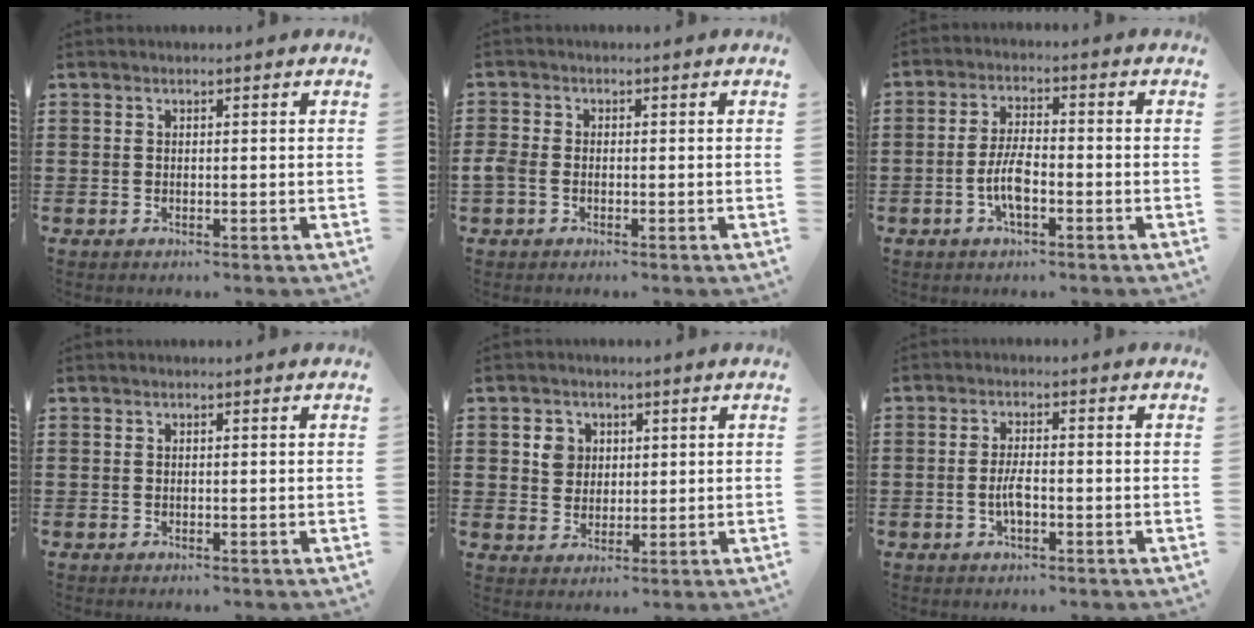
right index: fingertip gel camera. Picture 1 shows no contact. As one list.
[{"total": 1.9, "force": [-0.8, 1.3, 1.2], "torque": [-0.039, -0.005, -0.021]}, {"total": 5.7, "force": [-1.9, 1.9, 5.0], "torque": [-0.114, 0.000, -0.042]}, {"total": 0.0}, {"total": 3.7, "force": [1.1, 3.3, 1.4], "torque": [-0.031, 0.008, 0.017]}, {"total": 3.4, "force": [-0.9, 1.1, 3.1], "torque": [-0.071, -0.002, -0.022]}]